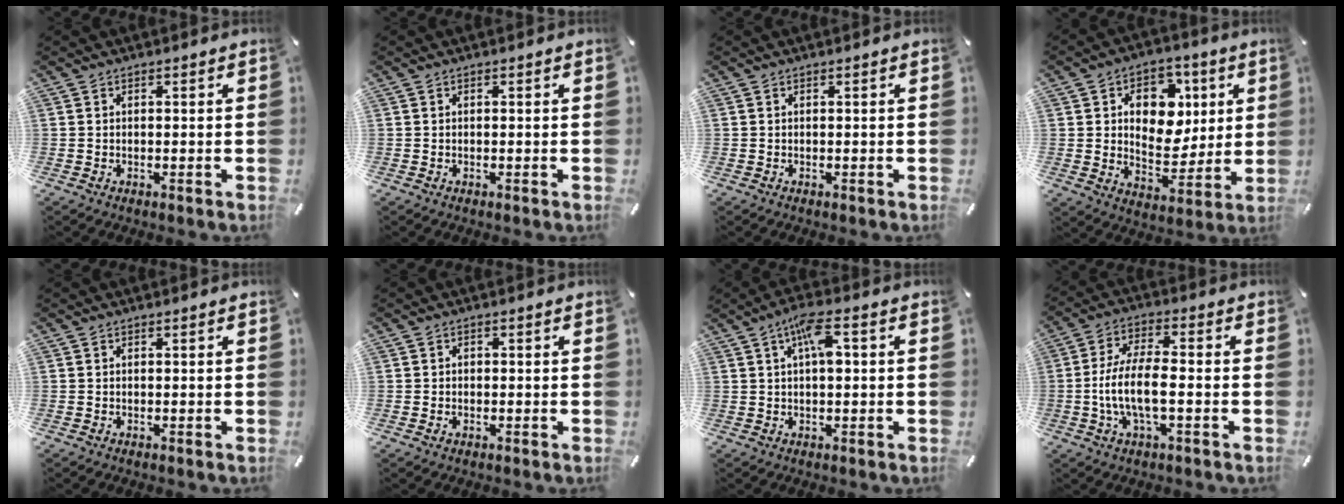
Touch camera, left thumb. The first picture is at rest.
{"total": 0.0}
{"total": 0.0}
{"total": 12.6, "force": [3.3, 9.9, 7.1], "torque": [-0.090, -0.010, 0.060]}
{"total": 0.0}
{"total": 1.1, "force": [-0.3, 0.8, 0.7], "torque": [-0.008, -0.001, -0.008]}
{"total": 7.0, "force": [1.7, 2.6, 6.2], "torque": [-0.107, 0.005, 0.024]}
{"total": 10.4, "force": [-2.1, 3.8, 9.5], "torque": [-0.190, -0.002, -0.038]}